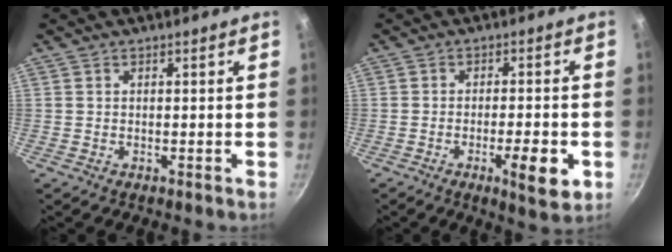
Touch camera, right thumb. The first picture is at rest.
{"total": 7.9, "force": [-2.7, 2.1, 7.2], "torque": [-0.095, 0.008, -0.035]}